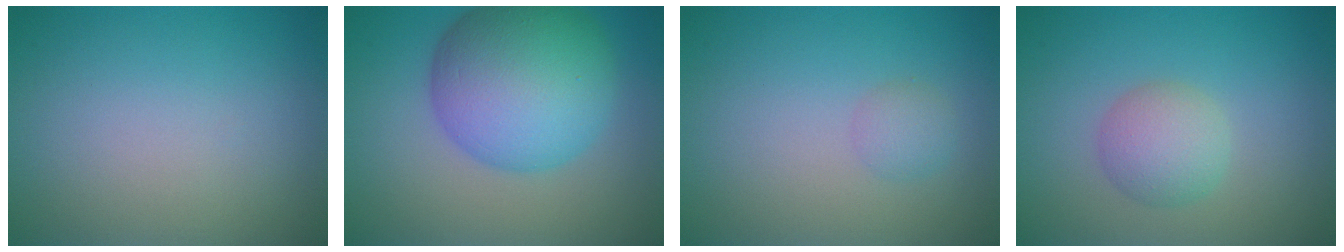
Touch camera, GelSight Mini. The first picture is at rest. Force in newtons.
{"total": 11.1, "press": 11.0, "slide": 0.3}
{"total": 1.3, "press": 1.3, "slide": 0.0}
{"total": 3.0, "press": 3.0, "slide": 0.0}